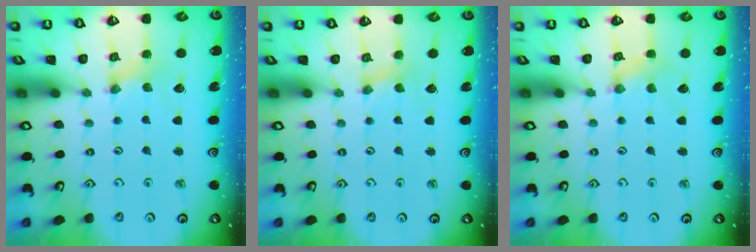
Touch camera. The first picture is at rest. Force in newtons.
{"total": 0.8, "press": 0.7, "slide": 0.3}
{"total": 2.8, "press": 2.7, "slide": 0.4}